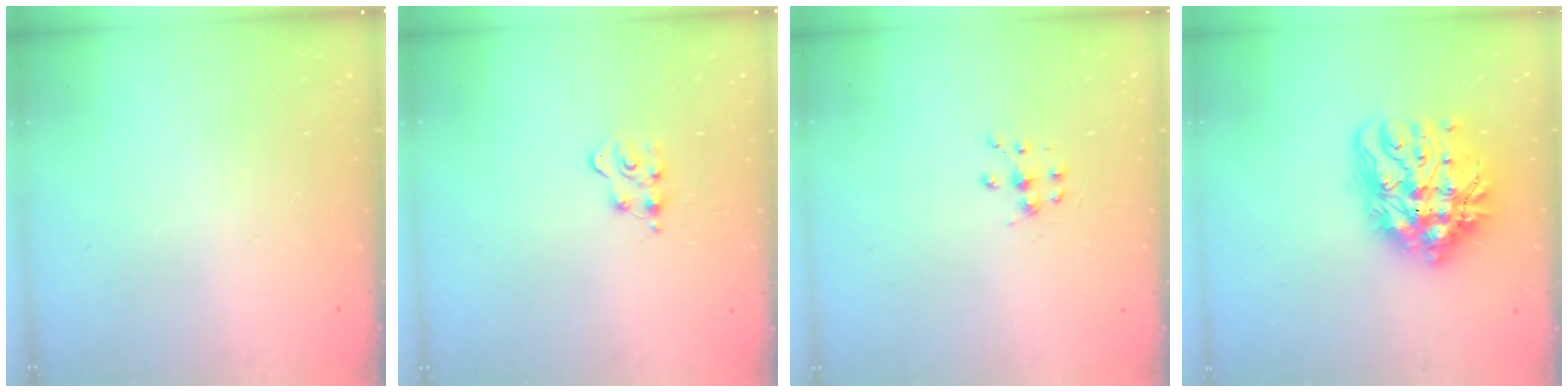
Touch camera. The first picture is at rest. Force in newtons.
{"total": 4.7, "press": 4.6, "slide": 0.6}
{"total": 6.3, "press": 6.3, "slide": 0.4}
{"total": 17.9, "press": 17.8, "slide": 2.1}